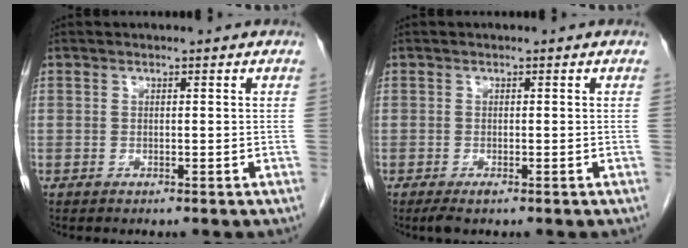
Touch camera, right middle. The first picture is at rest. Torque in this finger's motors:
{"motor_torque": [0.22, -0.39, 0.02, 0.01]}